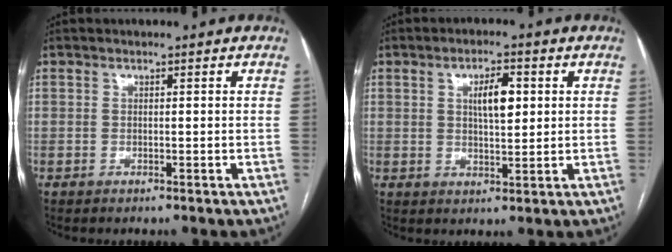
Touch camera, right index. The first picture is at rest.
{"total": 5.3, "force": [1.4, 1.6, 4.8], "torque": [-0.082, 0.005, 0.025]}